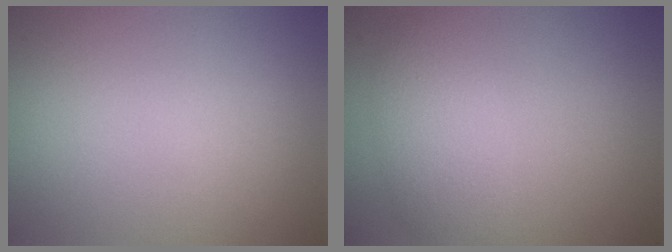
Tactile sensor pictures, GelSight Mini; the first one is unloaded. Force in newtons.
{"total": 3.4, "press": 3.4, "slide": 0.1}